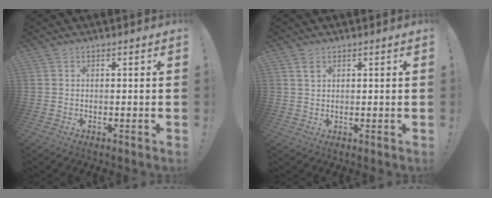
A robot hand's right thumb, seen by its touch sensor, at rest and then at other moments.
{"total": 1.7, "force": [1.0, 0.9, 1.0], "torque": [-0.008, -0.006, 0.016]}